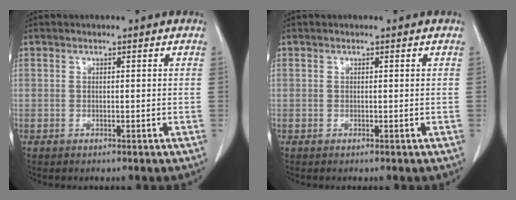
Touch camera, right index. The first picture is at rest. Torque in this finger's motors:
{"motor_torque": [0.04, 0.00, 0.03, 0.01]}